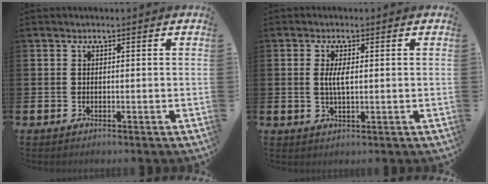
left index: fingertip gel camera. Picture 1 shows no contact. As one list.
[{"total": 3.0, "force": [0.6, 1.0, 2.7], "torque": [-0.050, 0.002, 0.006]}]